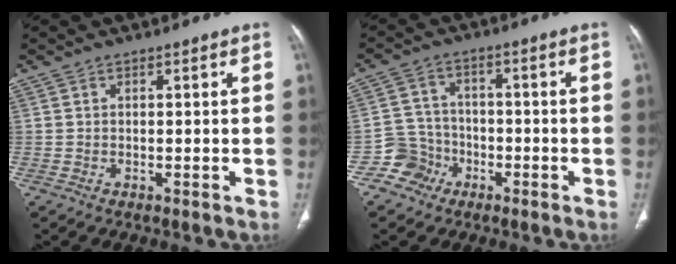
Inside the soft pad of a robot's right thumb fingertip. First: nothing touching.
{"total": 6.3, "force": [-3.4, 5.3, -0.1], "torque": [0.037, 0.034, -0.066]}